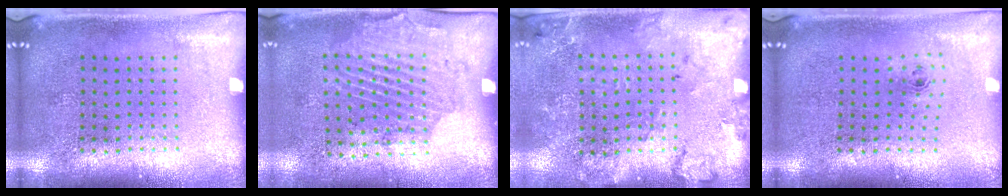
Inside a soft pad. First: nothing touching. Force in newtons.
{"total": 1.8, "press": 1.2, "slide": 1.3}
{"total": 1.8, "press": 1.7, "slide": 0.6}
{"total": 0.8, "press": 0.4, "slide": 0.7}